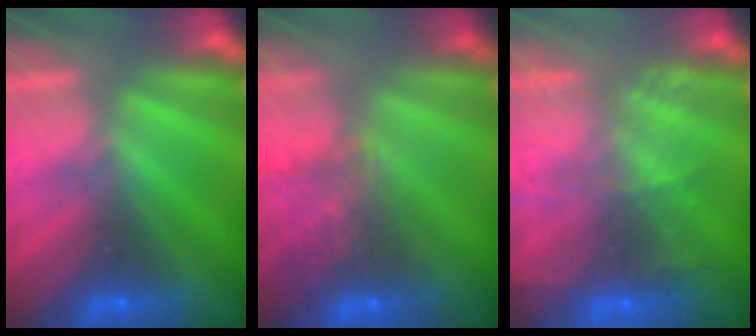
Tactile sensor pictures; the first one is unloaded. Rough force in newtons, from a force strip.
{"total": 11.3}
{"total": 5.9}